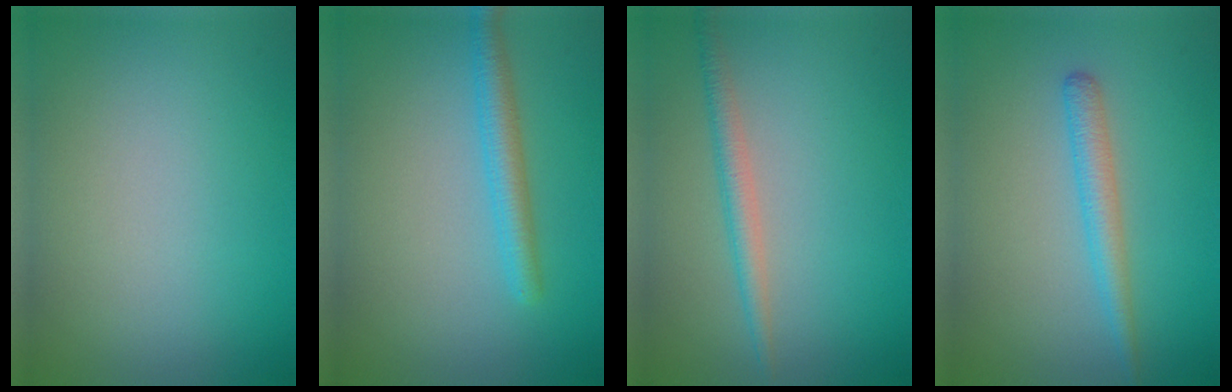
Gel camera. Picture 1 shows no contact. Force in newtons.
{"total": 2.7, "press": 2.7, "slide": 0.1}
{"total": 2.1, "press": 2.1, "slide": 0.0}
{"total": 2.4, "press": 2.4, "slide": 0.2}